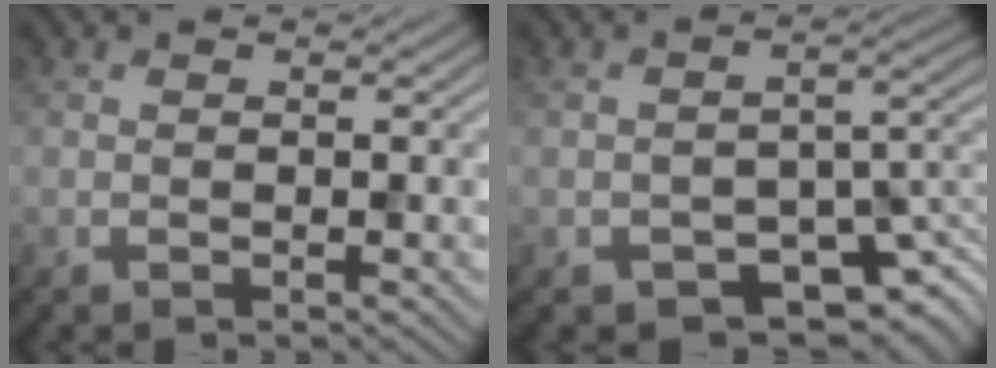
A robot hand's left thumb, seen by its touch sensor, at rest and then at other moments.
{"total": 6.4, "force": [-4.5, 3.4, 3.0], "torque": [-0.033, -0.021, -0.058]}